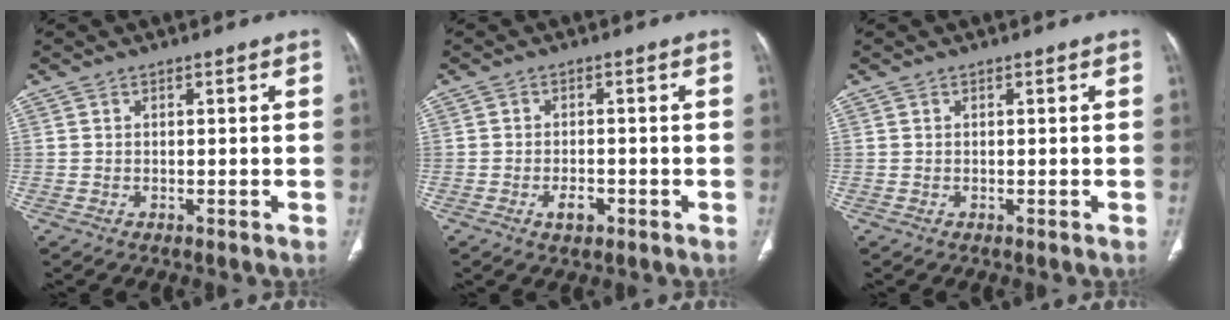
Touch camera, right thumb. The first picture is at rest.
{"total": 3.3, "force": [-1.6, 1.8, 2.2], "torque": [-0.033, 0.008, -0.024]}
{"total": 0.0}